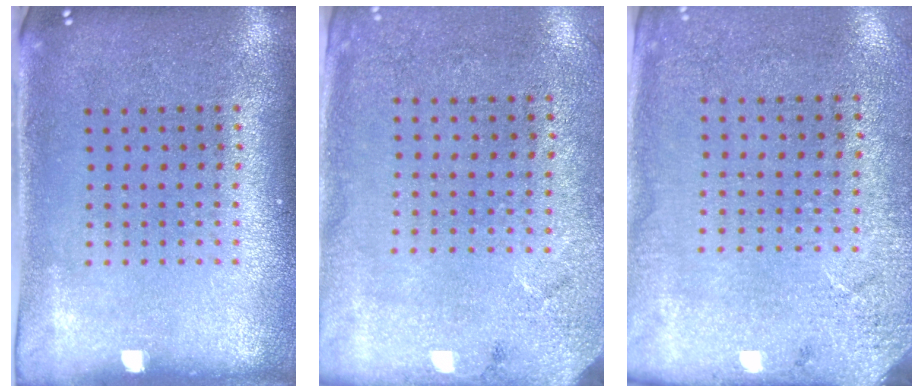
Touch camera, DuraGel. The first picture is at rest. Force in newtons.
{"total": 2.7, "press": 2.2, "slide": 1.6}
{"total": 2.7, "press": 2.2, "slide": 1.5}